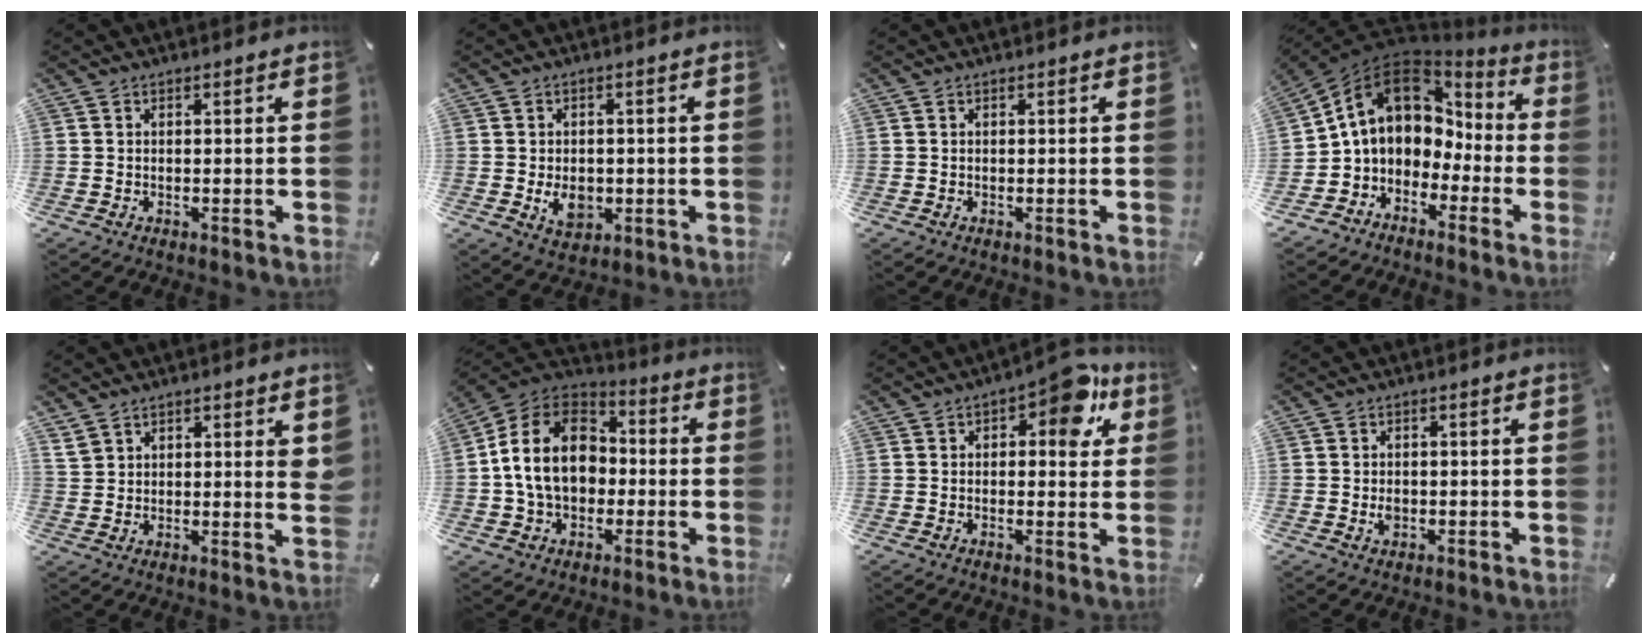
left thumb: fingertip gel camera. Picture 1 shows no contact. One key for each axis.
{"total": 6.1, "fx": -1.0, "fy": 4.6, "fz": 3.9, "tx": -0.070, "ty": -0.005, "tz": -0.018}
{"total": 0.0}
{"total": 12.1, "fx": 1.9, "fy": 10.3, "fz": 6.2, "tx": -0.132, "ty": -0.001, "tz": 0.034}
{"total": 4.0, "fx": 2.8, "fy": 2.0, "fz": 2.0, "tx": -0.037, "ty": -0.005, "tz": 0.053}
{"total": 15.7, "fx": -0.8, "fy": 12.7, "fz": 9.2, "tx": -0.203, "ty": 0.021, "tz": -0.016}
{"total": 10.1, "fx": 5.1, "fy": 5.1, "fz": 7.1, "tx": -0.076, "ty": -0.026, "tz": 0.079}
{"total": 1.8, "fx": -0.1, "fy": 1.5, "fz": 1.0, "tx": -0.012, "ty": 0.000, "tz": -0.003}